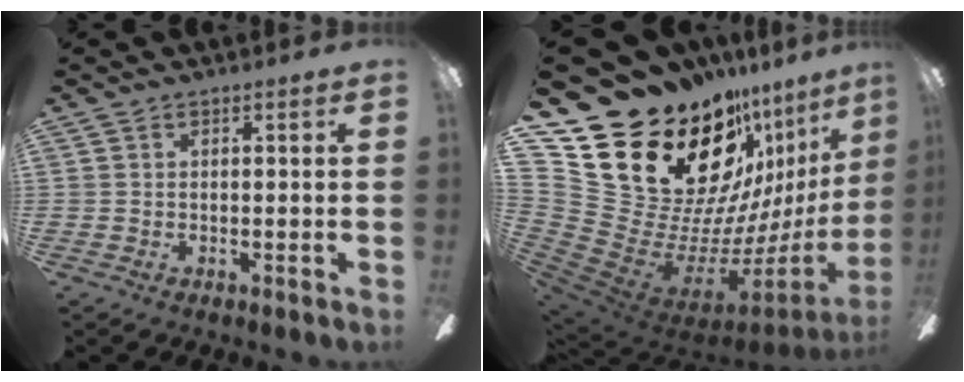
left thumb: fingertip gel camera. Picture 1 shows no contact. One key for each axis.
{"total": 31.1, "fx": 17.6, "fy": 17.9, "fz": 18.3, "tx": -0.295, "ty": -0.181, "tz": 0.391}